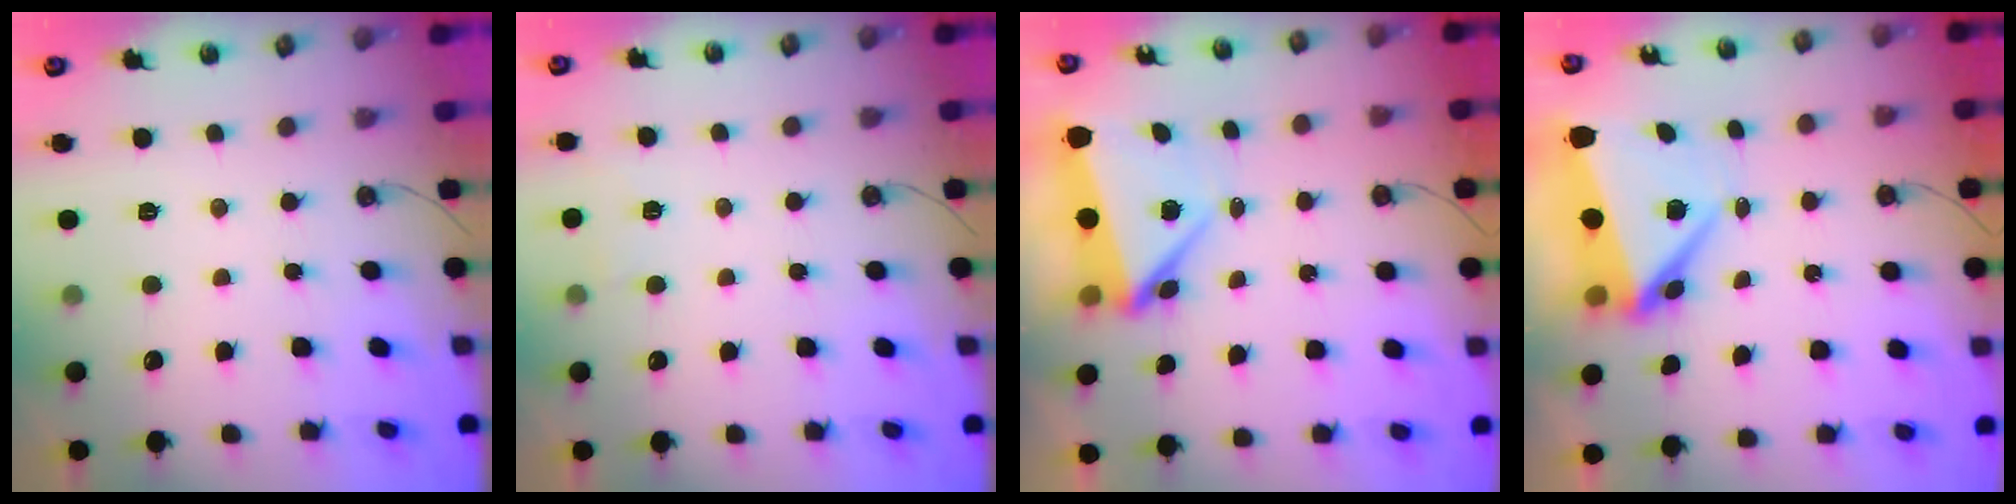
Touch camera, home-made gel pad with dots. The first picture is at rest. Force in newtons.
{"total": 2.7, "press": 2.3, "slide": 1.5}
{"total": 5.9, "press": 5.9, "slide": 0.8}
{"total": 7.4, "press": 7.2, "slide": 2.0}